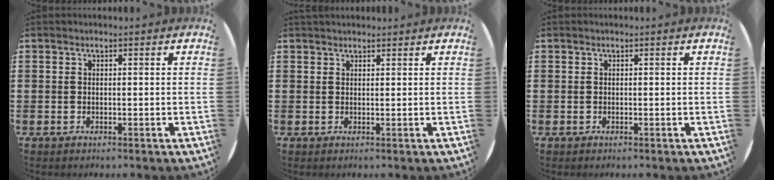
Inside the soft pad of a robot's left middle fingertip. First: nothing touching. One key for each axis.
{"total": 0.9, "fx": 0.9, "fy": 0.2, "fz": 0.0, "tx": 0.007, "ty": -0.002, "tz": 0.015}
{"total": 0.0}